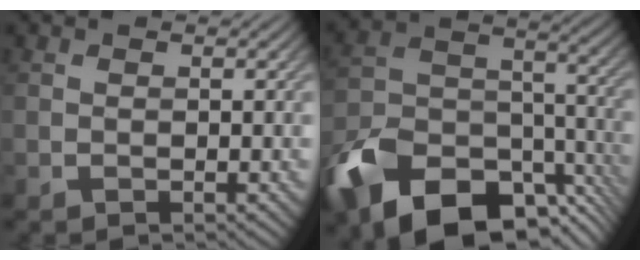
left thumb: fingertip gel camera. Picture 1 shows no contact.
{"total": 17.4, "force": [-11.2, 9.7, 9.1], "torque": [-0.222, -0.054, -0.174]}